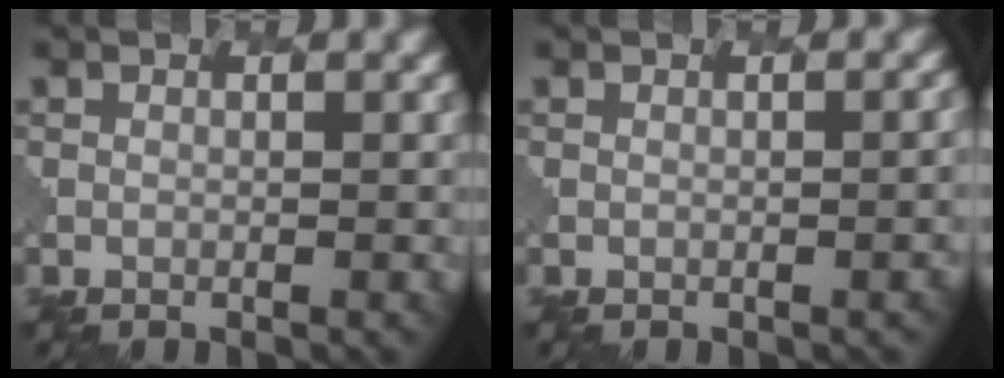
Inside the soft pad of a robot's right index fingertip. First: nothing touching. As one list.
[{"total": 1.9, "force": [-0.2, 0.9, 1.6], "torque": [0.002, 0.012, -0.001]}]